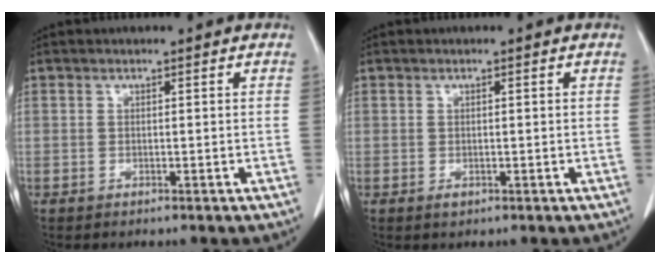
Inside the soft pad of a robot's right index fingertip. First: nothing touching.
{"total": 1.5, "force": [-0.4, 1.0, 1.0], "torque": [-0.017, 0.001, -0.001]}